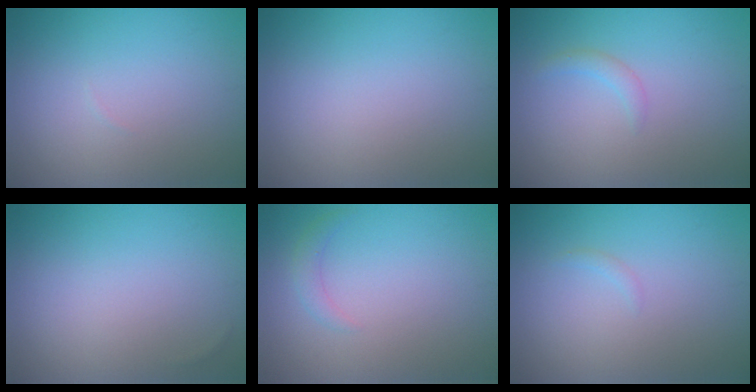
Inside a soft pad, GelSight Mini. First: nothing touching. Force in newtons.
{"total": 0.0}
{"total": 1.0, "press": 1.0, "slide": 0.0}
{"total": 0.0}
{"total": 1.1, "press": 1.1, "slide": 0.0}
{"total": 0.5, "press": 0.5, "slide": 0.1}